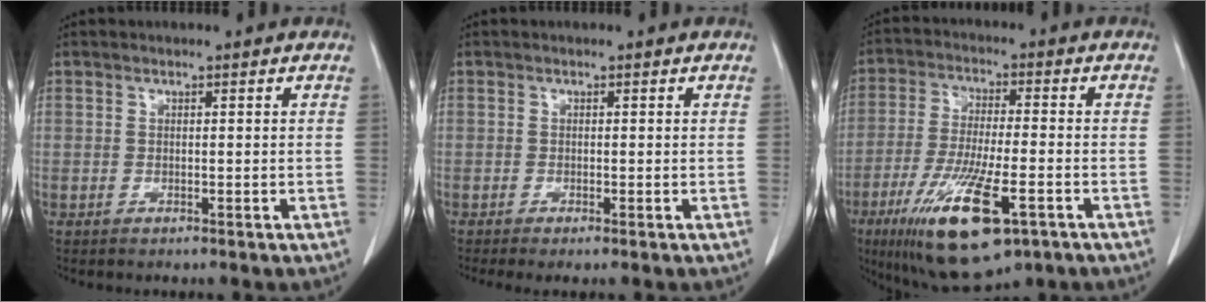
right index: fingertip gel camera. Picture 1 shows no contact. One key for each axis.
{"total": 1.5, "fx": -1.0, "fy": 0.1, "fz": 1.1, "tx": -0.020, "ty": -0.005, "tz": -0.018}
{"total": 15.8, "fx": -7.7, "fy": 3.5, "fz": 13.3, "tx": -0.265, "ty": -0.035, "tz": -0.125}